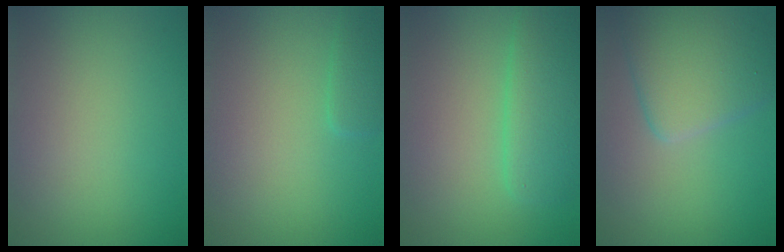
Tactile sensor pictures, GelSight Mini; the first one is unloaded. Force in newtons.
{"total": 1.5, "press": 1.5, "slide": 0.1}
{"total": 4.9, "press": 4.9, "slide": 0.1}
{"total": 5.9, "press": 5.9, "slide": 0.2}